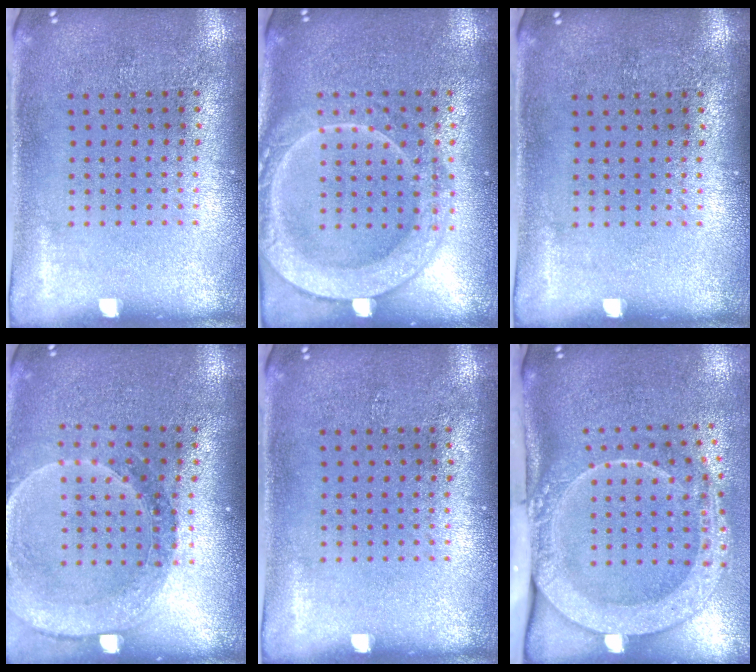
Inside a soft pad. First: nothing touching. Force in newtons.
{"total": 2.0, "press": 2.0, "slide": 0.3}
{"total": 0.0}
{"total": 1.6, "press": 1.6, "slide": 0.2}
{"total": 0.0}
{"total": 2.9, "press": 2.1, "slide": 2.0}